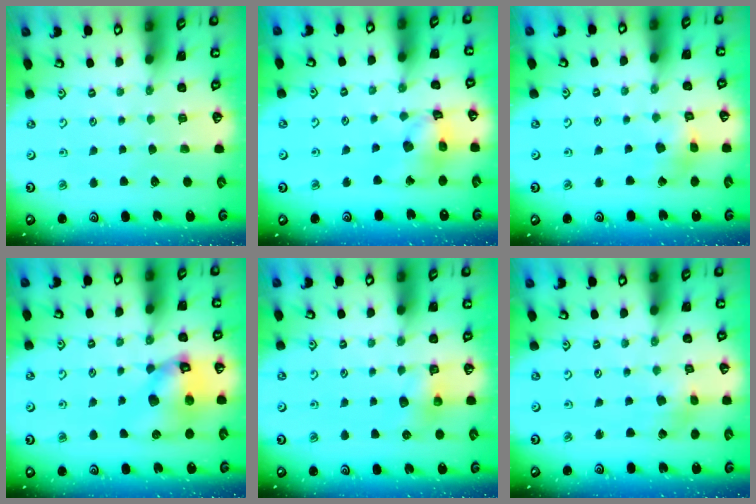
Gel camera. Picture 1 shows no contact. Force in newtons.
{"total": 12.8, "press": 12.8, "slide": 1.4}
{"total": 5.0, "press": 5.0, "slide": 0.5}
{"total": 12.0, "press": 11.9, "slide": 1.6}
{"total": 6.5, "press": 6.5, "slide": 0.5}
{"total": 3.7, "press": 3.7, "slide": 0.3}